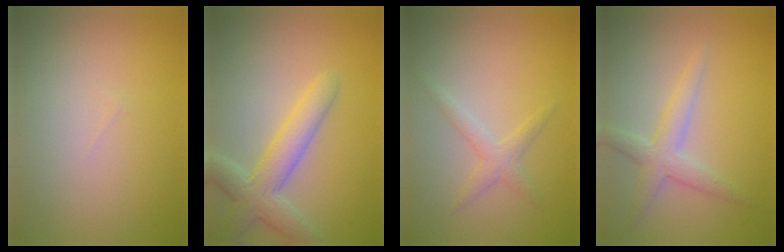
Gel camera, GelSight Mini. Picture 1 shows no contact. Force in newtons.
{"total": 4.7, "press": 4.7, "slide": 0.5}
{"total": 1.7, "press": 1.7, "slide": 0.0}
{"total": 2.9, "press": 2.9, "slide": 0.1}